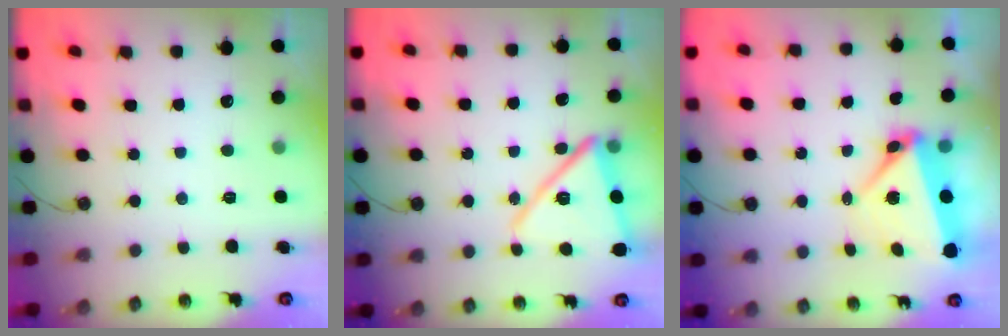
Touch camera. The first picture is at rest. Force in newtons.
{"total": 15.1, "press": 15.1, "slide": 1.3}
{"total": 7.4, "press": 7.4, "slide": 0.9}